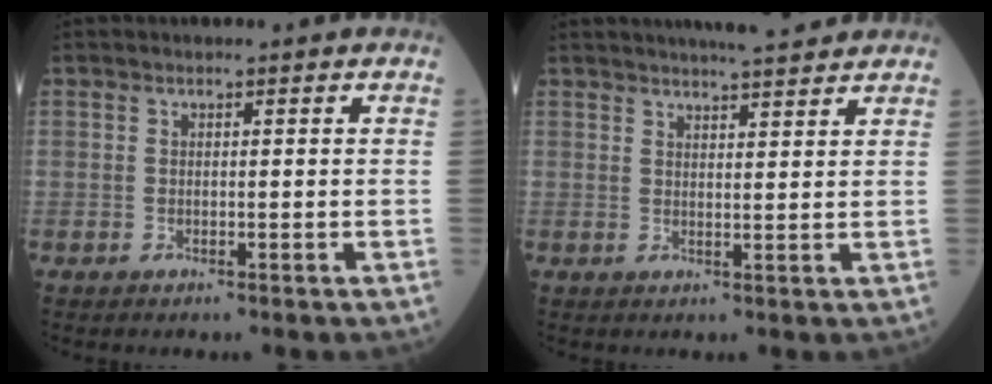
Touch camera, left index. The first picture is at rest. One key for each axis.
{"total": 7.1, "fx": 6.4, "fy": 0.5, "fz": 3.0, "tx": -0.047, "ty": 0.017, "tz": 0.087}